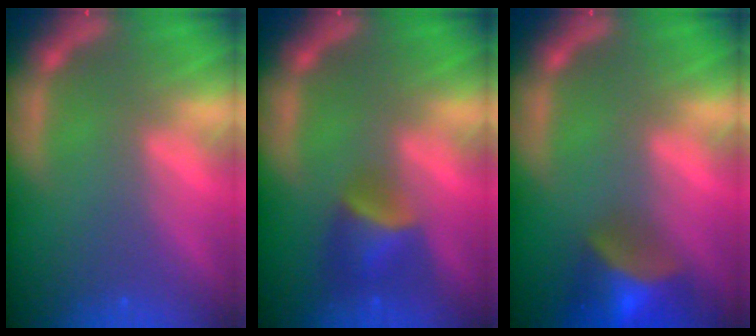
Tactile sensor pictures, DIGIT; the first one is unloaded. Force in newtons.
{"total": 4.0}
{"total": 7.0}